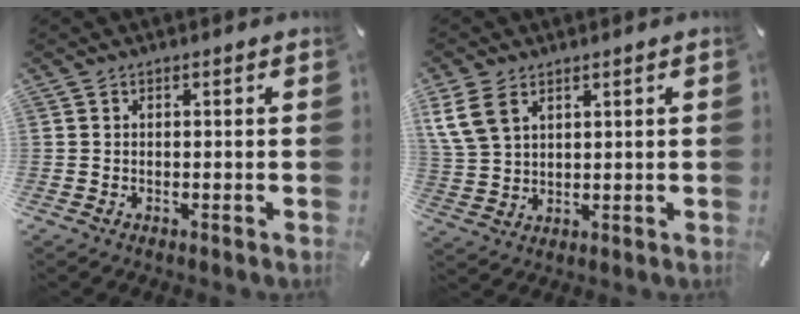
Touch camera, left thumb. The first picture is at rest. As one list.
[{"total": 7.0, "force": [3.9, 4.7, 3.4], "torque": [-0.093, -0.002, 0.075]}]